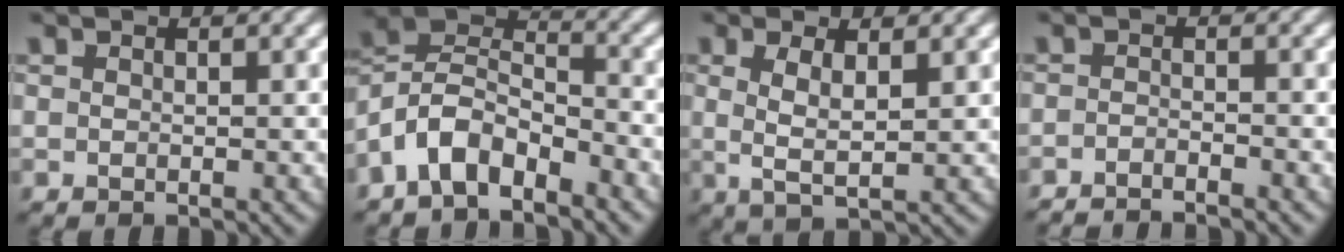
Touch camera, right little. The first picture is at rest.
{"total": 8.4, "force": [-1.3, 6.9, 4.7], "torque": [-0.100, -0.022, -0.027]}
{"total": 3.5, "force": [0.3, 1.3, 3.2], "torque": [-0.063, -0.008, 0.011]}
{"total": 3.1, "force": [-3.1, -0.1, -0.1], "torque": [0.004, -0.015, -0.049]}